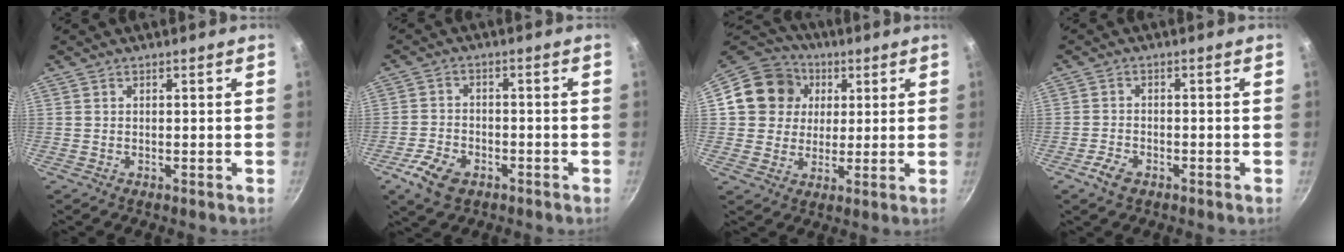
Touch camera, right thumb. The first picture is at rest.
{"total": 7.4, "force": [-3.9, 4.4, 4.4], "torque": [-0.086, 0.020, -0.070]}
{"total": 13.5, "force": [3.2, 12.1, 5.0], "torque": [-0.064, 0.018, 0.047]}
{"total": 3.7, "force": [-2.2, 2.0, 2.2], "torque": [-0.046, 0.015, -0.043]}